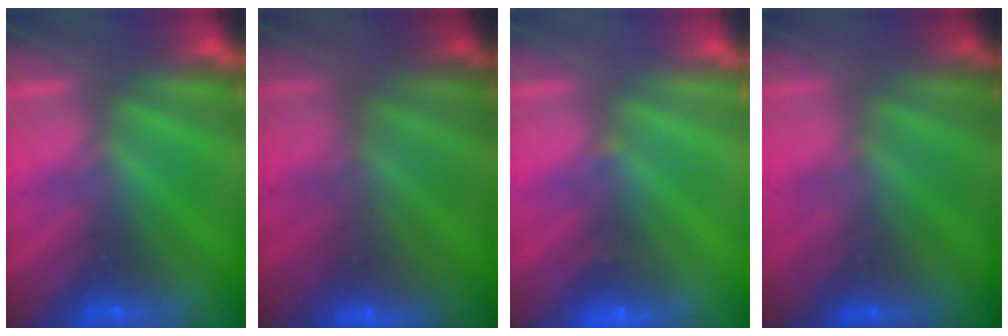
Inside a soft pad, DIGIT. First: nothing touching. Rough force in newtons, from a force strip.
{"total": 2.8}
{"total": 1.5}
{"total": 1.8}